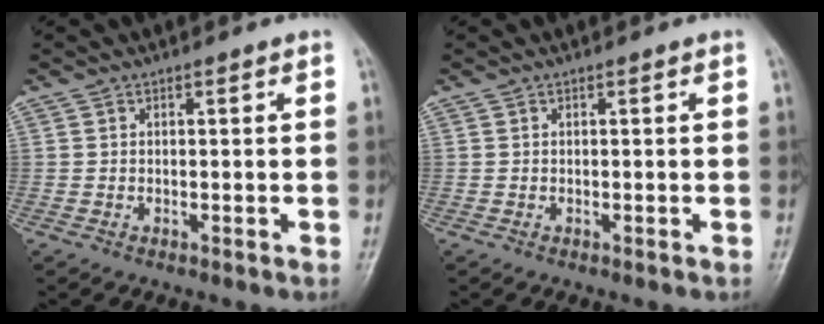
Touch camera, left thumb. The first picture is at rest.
{"total": 0.0}